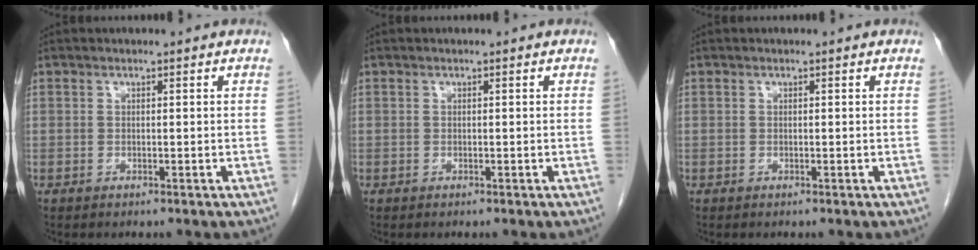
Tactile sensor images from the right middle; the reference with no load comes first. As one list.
[{"total": 0.0}, {"total": 0.0}]